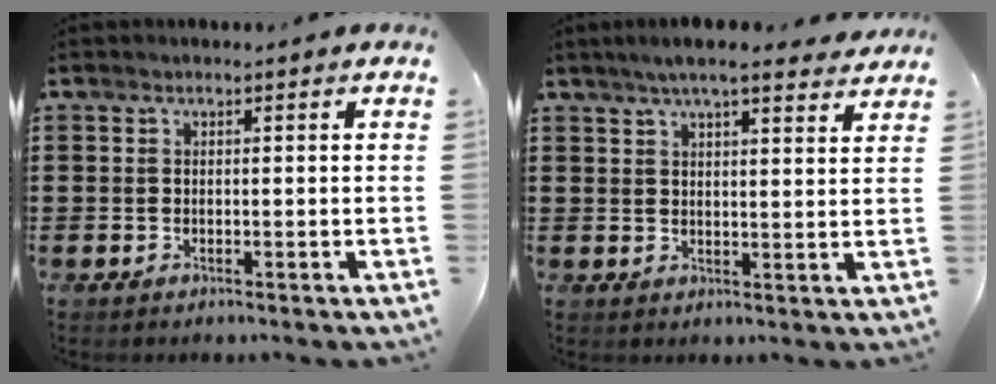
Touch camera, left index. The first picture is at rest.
{"total": 5.5, "force": [4.7, 0.7, 2.8], "torque": [-0.064, -0.005, 0.085]}